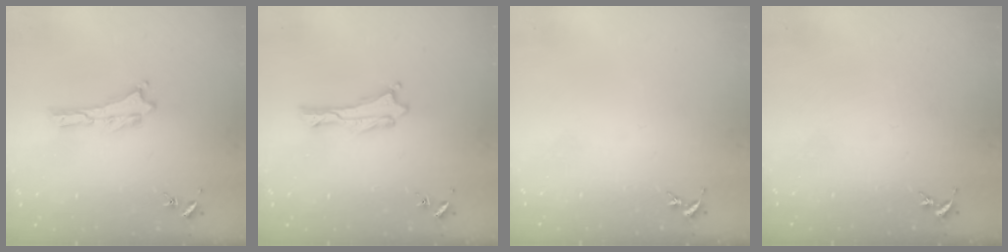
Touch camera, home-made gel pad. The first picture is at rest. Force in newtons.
{"total": 0.0}
{"total": 0.0}
{"total": 0.0}